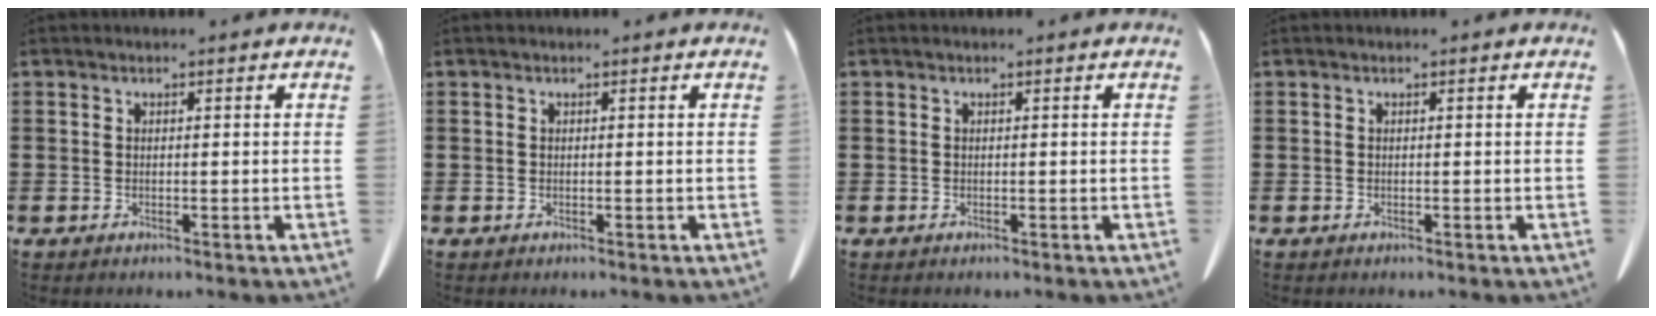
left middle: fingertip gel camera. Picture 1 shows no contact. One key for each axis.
{"total": 0.0}
{"total": 0.0}
{"total": 0.0}